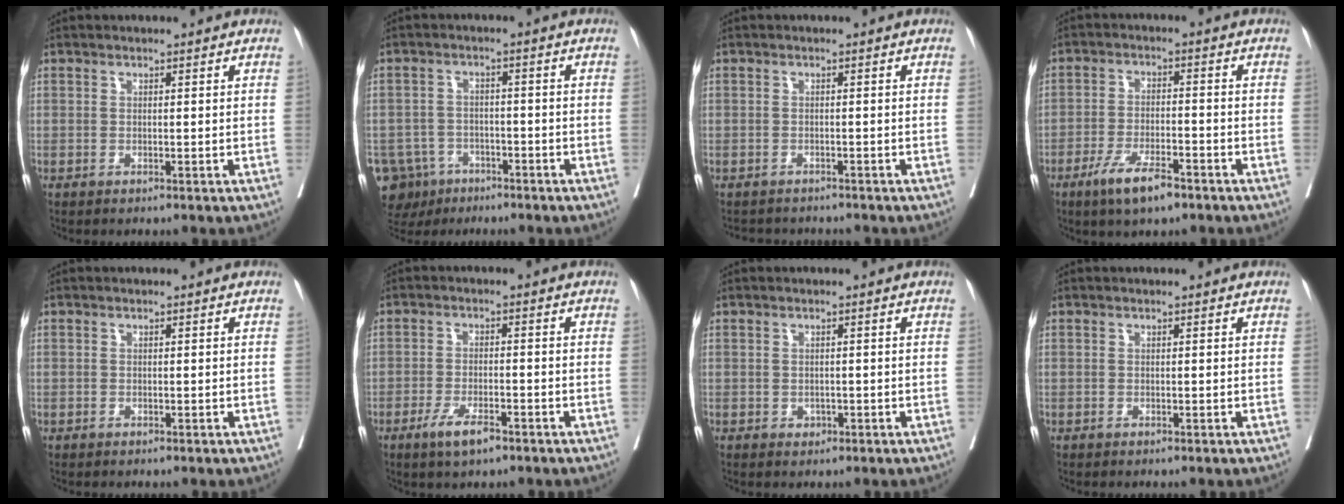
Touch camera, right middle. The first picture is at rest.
{"total": 9.3, "force": [-5.6, 7.2, 2.0], "torque": [-0.049, 0.003, -0.084]}
{"total": 4.1, "force": [-3.8, 1.4, 0.3], "torque": [0.003, -0.003, -0.054]}
{"total": 7.2, "force": [-4.7, 1.7, 5.2], "torque": [-0.099, -0.008, -0.080]}
{"total": 0.0}
{"total": 4.8, "force": [-3.1, 1.2, 3.5], "torque": [-0.072, -0.005, -0.052]}
{"total": 1.0, "force": [-0.4, 0.8, 0.4], "torque": [-0.005, 0.002, -0.003]}
{"total": 0.0}